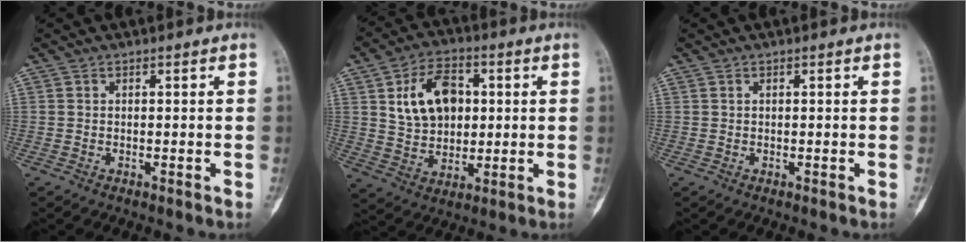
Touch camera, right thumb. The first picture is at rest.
{"total": 12.8, "force": [3.0, 8.8, 8.8], "torque": [-0.118, -0.001, 0.055]}
{"total": 0.0}